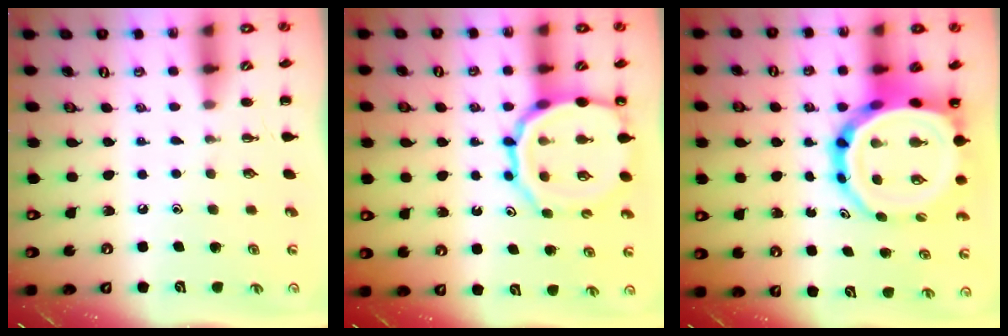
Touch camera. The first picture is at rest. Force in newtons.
{"total": 16.4, "press": 16.2, "slide": 2.3}
{"total": 17.3, "press": 16.7, "slide": 4.8}